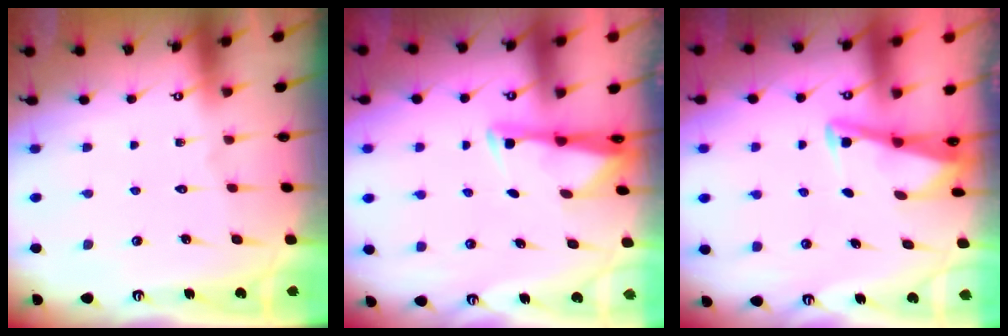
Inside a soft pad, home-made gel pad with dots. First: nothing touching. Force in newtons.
{"total": 2.9, "press": 2.9, "slide": 0.4}
{"total": 2.8, "press": 2.8, "slide": 0.4}